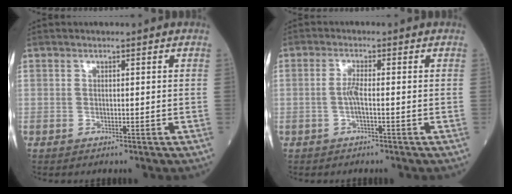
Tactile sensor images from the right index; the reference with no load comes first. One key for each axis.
{"total": 2.1, "fx": -0.5, "fy": 0.0, "fz": 2.0, "tx": -0.041, "ty": 0.001, "tz": -0.008}